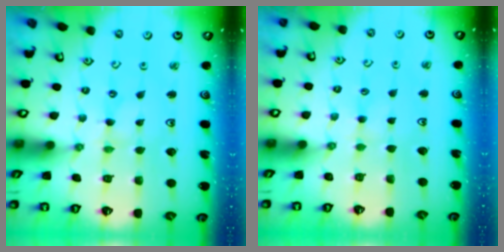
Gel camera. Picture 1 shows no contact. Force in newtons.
{"total": 1.8, "press": 1.7, "slide": 0.3}